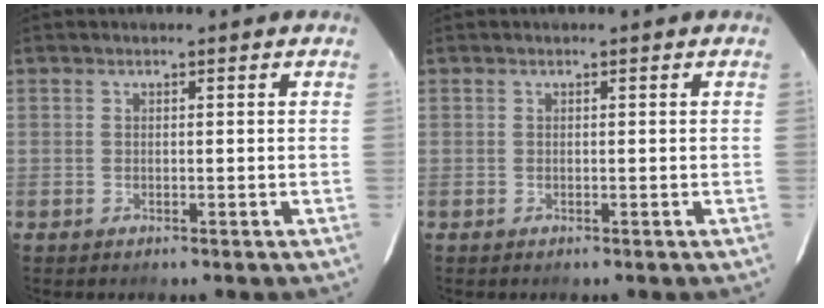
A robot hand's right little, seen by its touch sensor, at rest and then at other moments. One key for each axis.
{"total": 0.0}